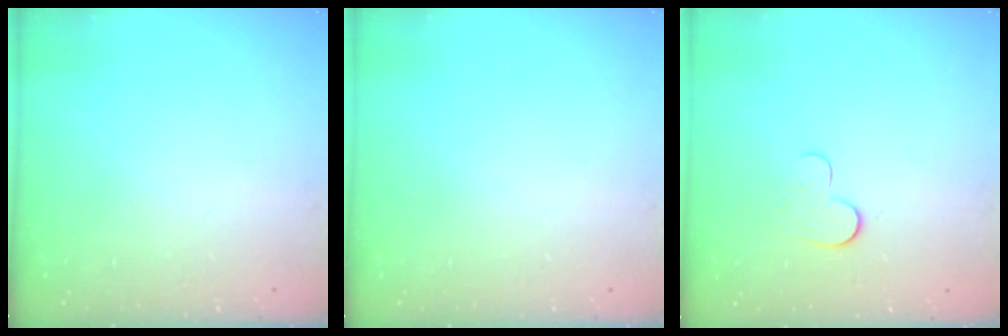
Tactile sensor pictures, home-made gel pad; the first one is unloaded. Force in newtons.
{"total": 0.0}
{"total": 6.3, "press": 6.3, "slide": 0.5}